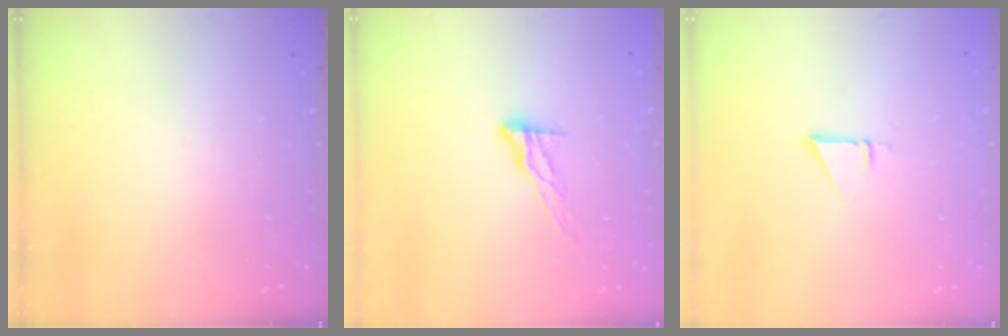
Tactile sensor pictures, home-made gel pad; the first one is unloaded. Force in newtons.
{"total": 8.2, "press": 8.2, "slide": 0.2}
{"total": 2.3, "press": 2.3, "slide": 0.1}